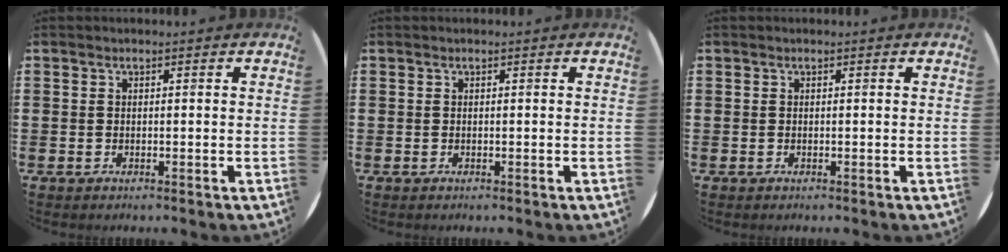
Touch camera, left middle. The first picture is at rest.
{"total": 0.0}
{"total": 0.0}